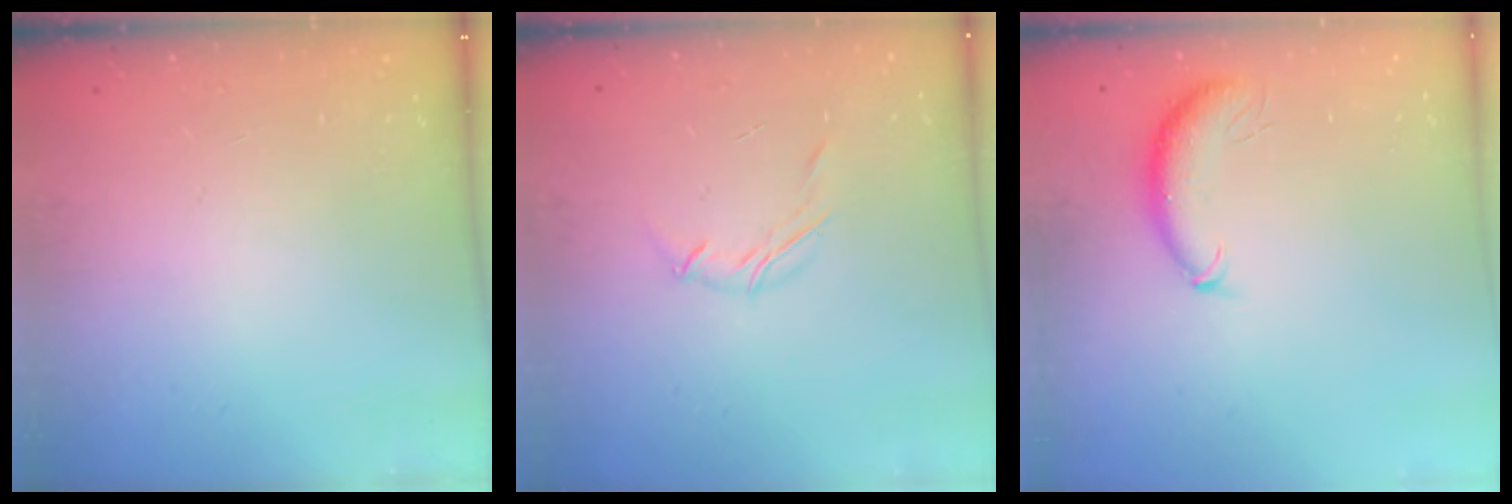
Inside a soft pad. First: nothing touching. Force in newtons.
{"total": 4.4, "press": 4.3, "slide": 0.8}
{"total": 8.7, "press": 8.6, "slide": 1.2}